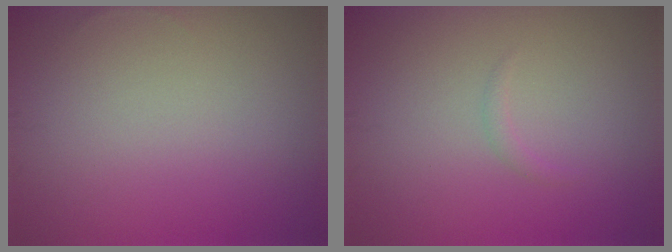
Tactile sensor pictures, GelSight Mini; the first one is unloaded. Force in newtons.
{"total": 0.6, "press": 0.6, "slide": 0.0}